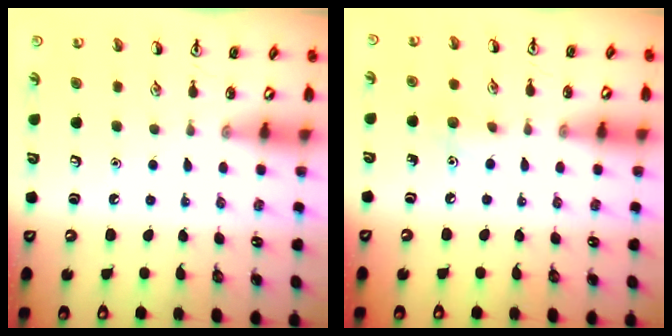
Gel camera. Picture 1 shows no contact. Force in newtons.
{"total": 5.9, "press": 5.6, "slide": 1.9}